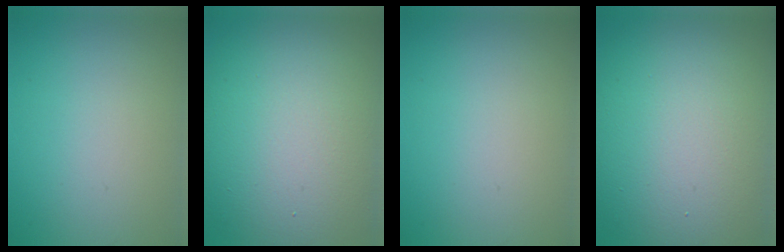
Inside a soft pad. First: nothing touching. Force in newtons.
{"total": 15.2, "press": 15.1, "slide": 1.1}
{"total": 0.0}
{"total": 16.5, "press": 16.5, "slide": 0.9}